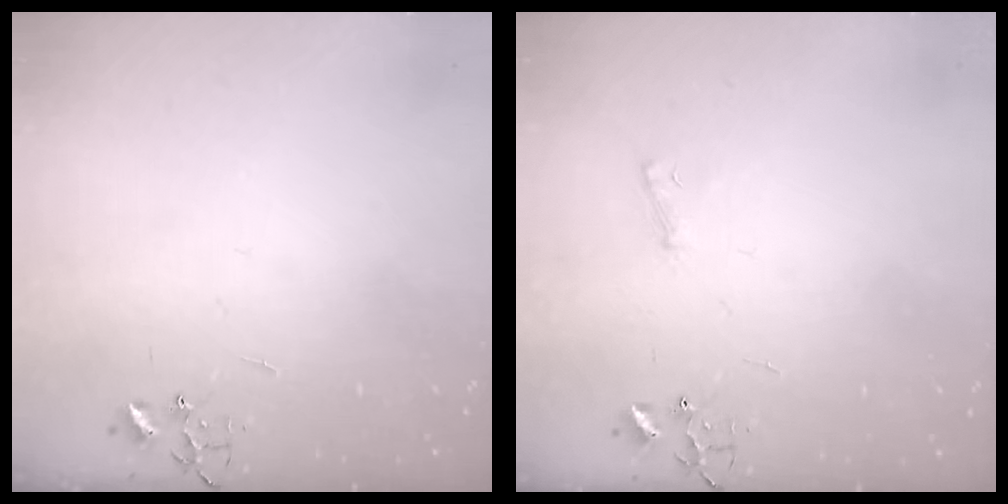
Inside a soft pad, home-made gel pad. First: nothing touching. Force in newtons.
{"total": 5.5, "press": 5.5, "slide": 0.7}